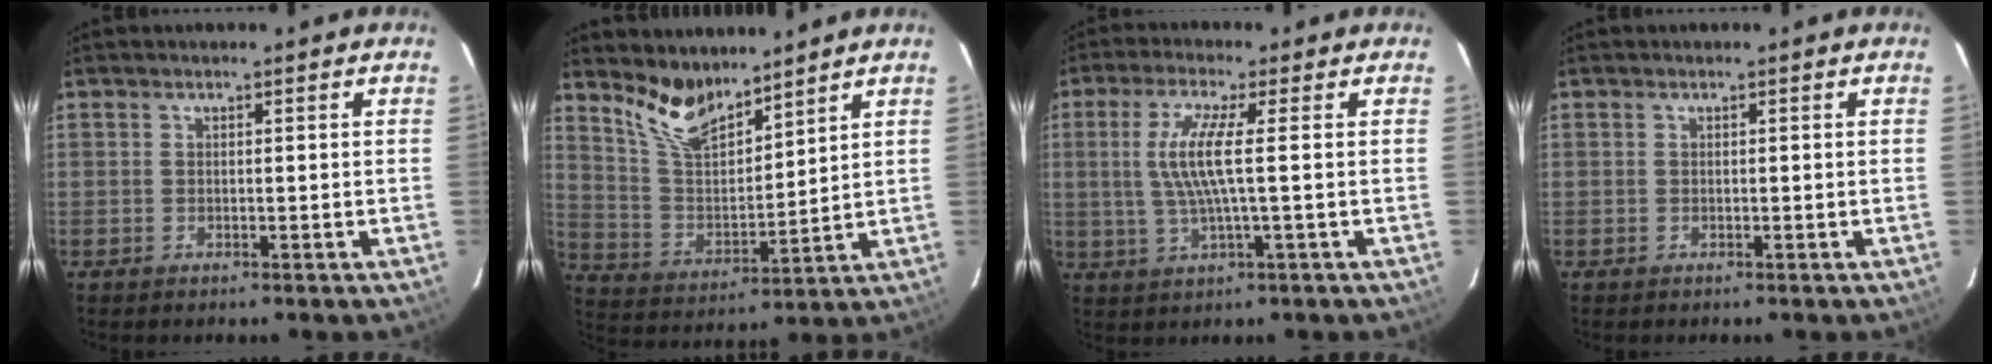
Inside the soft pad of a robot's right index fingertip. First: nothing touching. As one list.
[{"total": 10.6, "force": [8.7, 3.5, 4.9], "torque": [-0.100, -0.001, 0.175]}, {"total": 7.6, "force": [0.5, -0.1, 7.6], "torque": [-0.152, -0.004, 0.013]}, {"total": 0.0}]